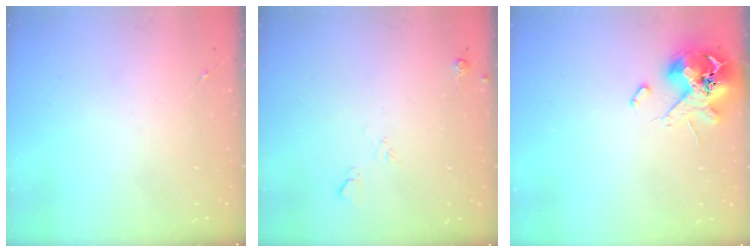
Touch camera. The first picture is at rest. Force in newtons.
{"total": 4.6, "press": 4.5, "slide": 0.8}
{"total": 13.9, "press": 13.8, "slide": 2.0}